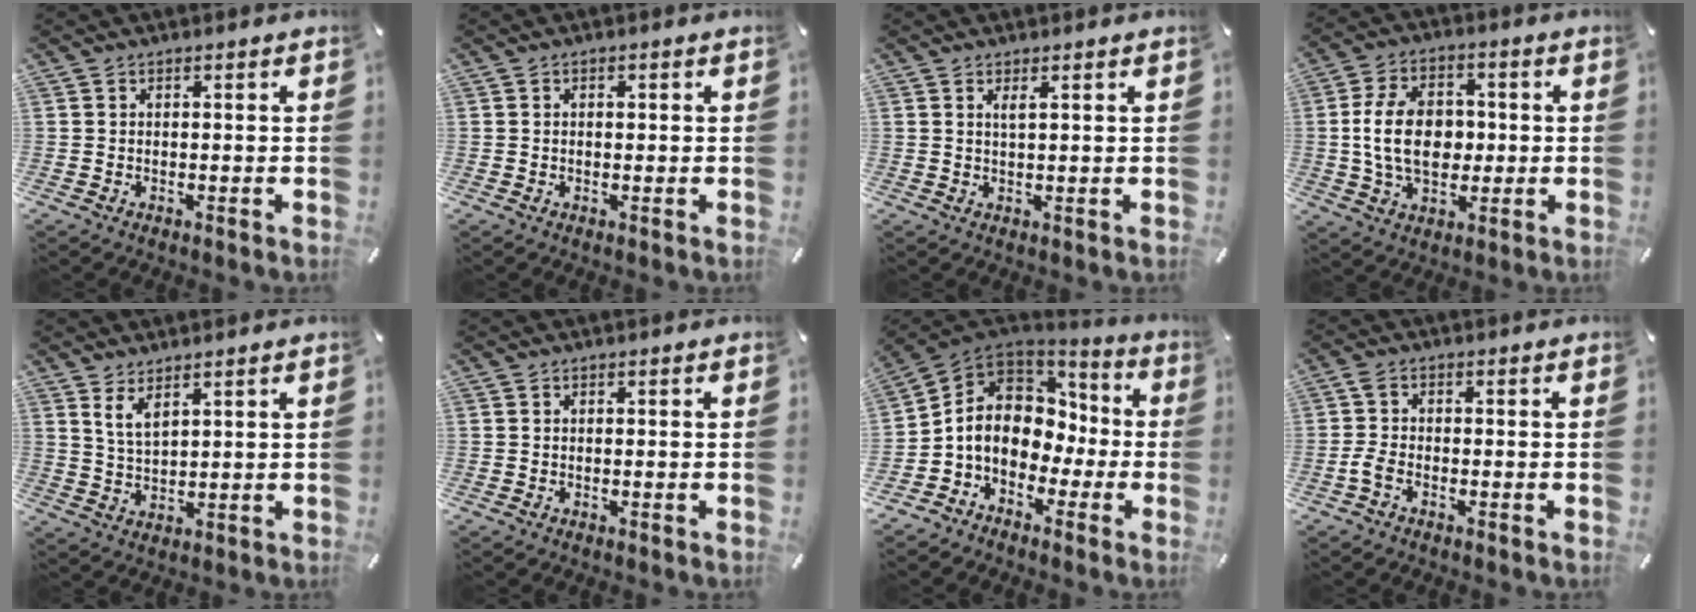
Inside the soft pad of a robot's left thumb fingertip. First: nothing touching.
{"total": 0.9, "force": [0.0, 0.5, 0.7], "torque": [-0.015, 0.001, -0.001]}
{"total": 1.9, "force": [1.0, 0.2, 1.6], "torque": [-0.032, 0.001, 0.016]}
{"total": 12.7, "force": [0.0, 8.9, 9.0], "torque": [-0.183, 0.013, -0.001]}
{"total": 4.8, "force": [3.4, 1.7, 2.9], "torque": [-0.064, -0.012, 0.064]}
{"total": 0.0}
{"total": 11.0, "force": [-1.5, 9.6, 5.1], "torque": [-0.124, 0.001, -0.024]}
{"total": 2.9, "force": [-1.3, 1.5, 2.2], "torque": [-0.051, 0.002, -0.026]}